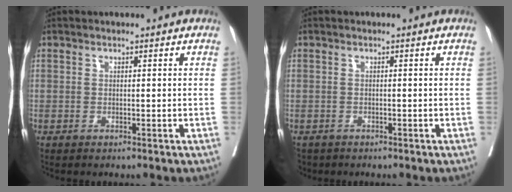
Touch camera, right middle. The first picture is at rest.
{"total": 2.7, "force": [-2.1, 1.6, 0.4], "torque": [-0.009, -0.003, -0.036]}